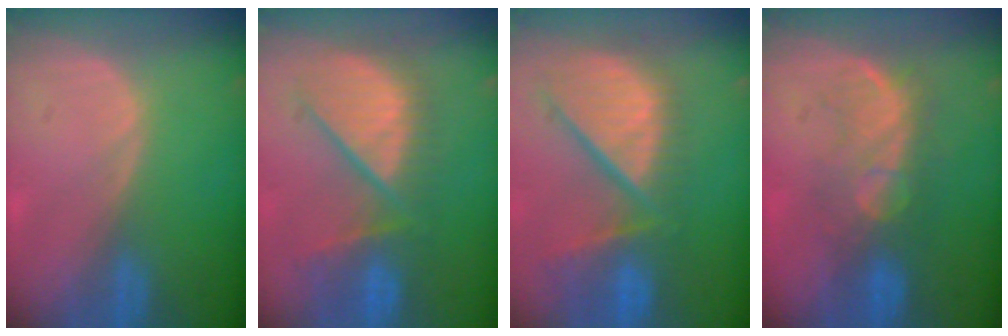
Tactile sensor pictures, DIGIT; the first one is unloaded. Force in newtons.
{"total": 10.3, "press": 9.6, "slide": 3.7}
{"total": 12.5, "press": 10.7, "slide": 6.5}
{"total": 7.6, "press": 7.3, "slide": 2.1}